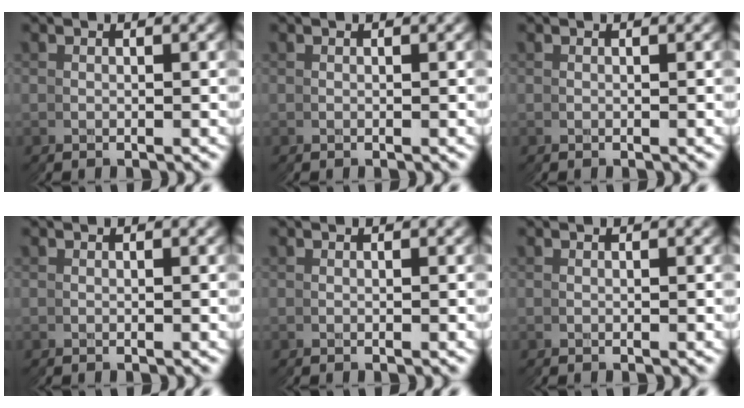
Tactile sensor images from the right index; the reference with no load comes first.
{"total": 0.0}
{"total": 0.0}
{"total": 0.0}
{"total": 1.8, "force": [0.1, -1.7, -0.6], "torque": [0.019, -0.004, 0.010]}
{"total": 0.0}